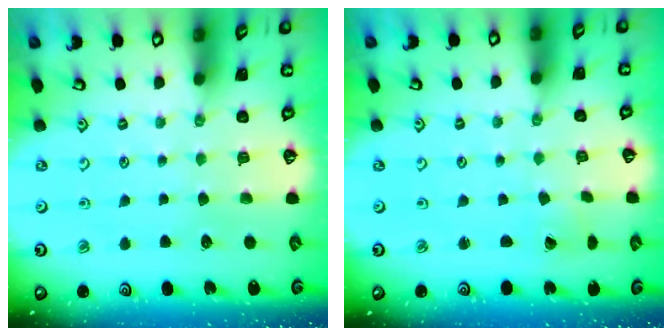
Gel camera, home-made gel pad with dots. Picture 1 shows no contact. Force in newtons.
{"total": 1.5, "press": 1.5, "slide": 0.1}